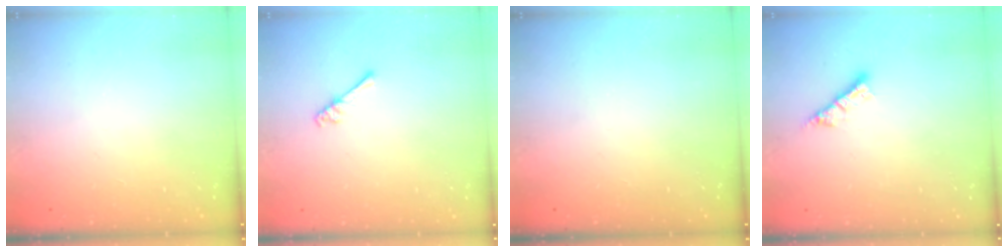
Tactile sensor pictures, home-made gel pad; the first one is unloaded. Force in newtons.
{"total": 2.9, "press": 2.9, "slide": 0.4}
{"total": 0.0}
{"total": 4.8, "press": 4.8, "slide": 0.3}